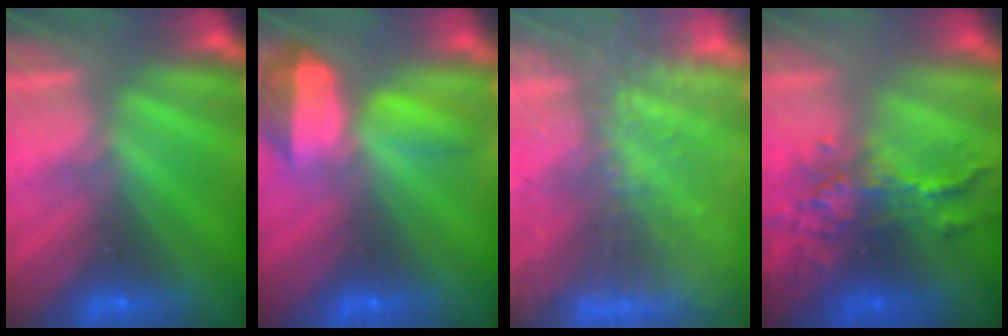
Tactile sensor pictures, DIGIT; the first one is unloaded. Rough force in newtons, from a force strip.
{"total": 5.7}
{"total": 5.6}
{"total": 7.5}